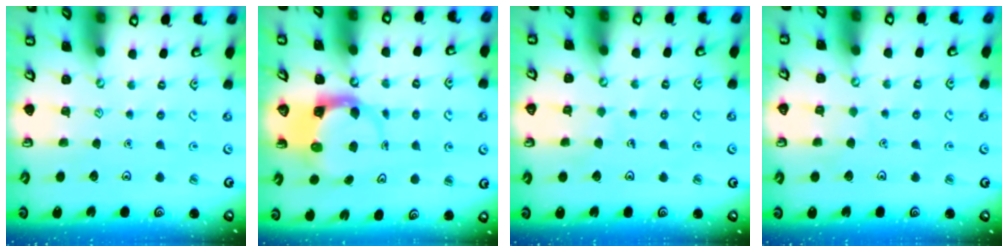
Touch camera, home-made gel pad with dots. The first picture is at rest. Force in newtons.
{"total": 3.6, "press": 3.5, "slide": 0.5}
{"total": 2.3, "press": 2.3, "slide": 0.1}
{"total": 3.4, "press": 3.4, "slide": 0.1}